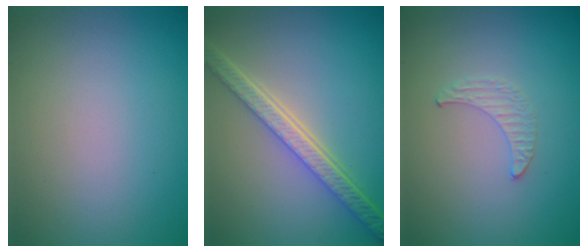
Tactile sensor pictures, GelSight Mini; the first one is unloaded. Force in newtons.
{"total": 5.2, "press": 4.1, "slide": 3.3}
{"total": 0.5, "press": 0.5, "slide": 0.2}